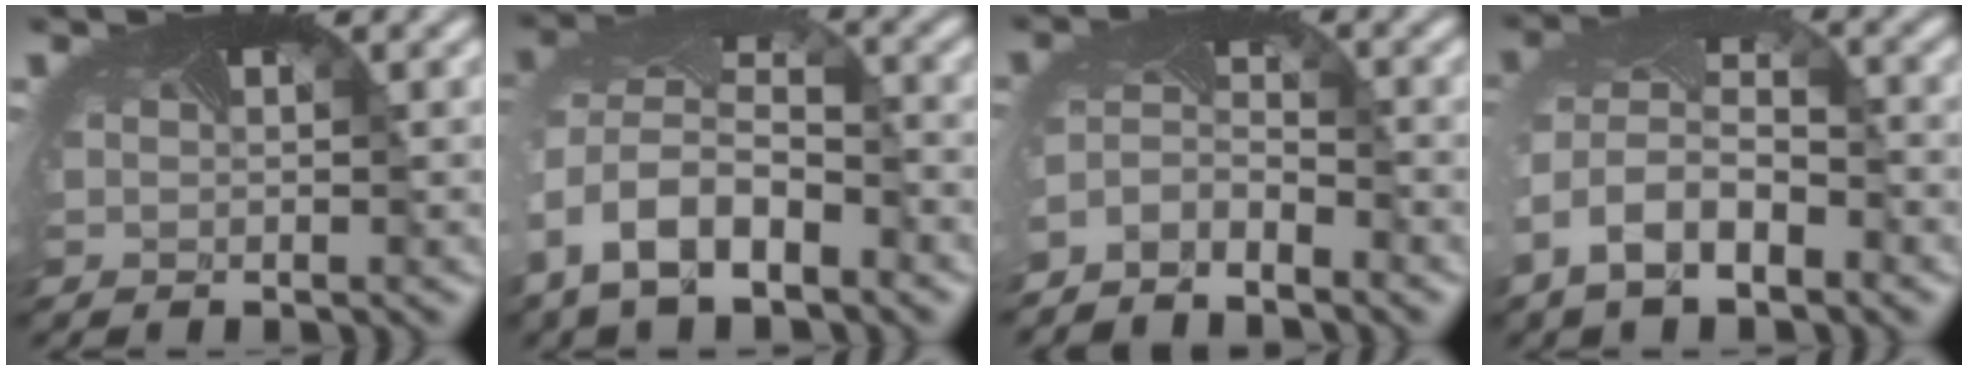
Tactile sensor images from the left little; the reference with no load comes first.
{"total": 9.8, "force": [-4.6, 6.4, 5.9], "torque": [-0.140, -0.038, -0.058]}
{"total": 2.8, "force": [-2.8, 0.5, 0.2], "torque": [-0.033, -0.015, -0.058]}
{"total": 7.4, "force": [-3.7, 4.5, 4.7], "torque": [-0.114, -0.025, -0.057]}